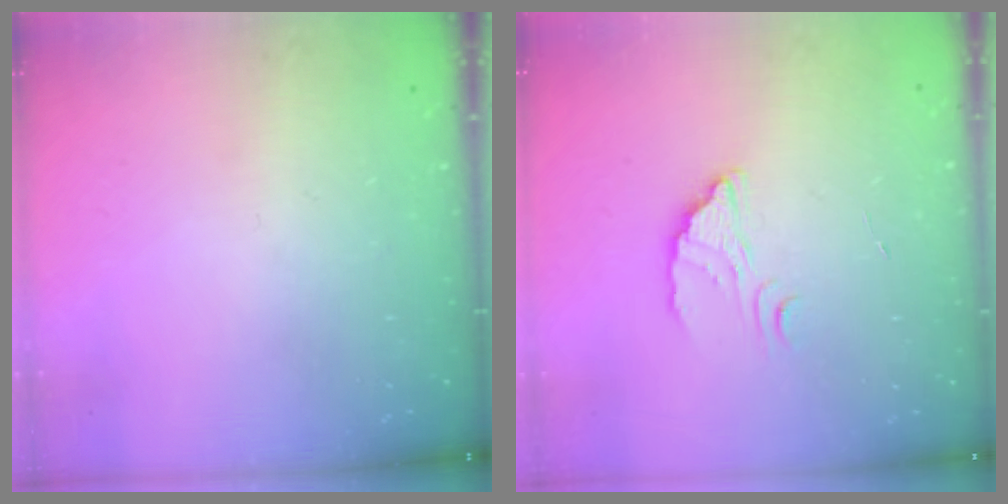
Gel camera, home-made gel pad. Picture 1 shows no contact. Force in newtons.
{"total": 2.7, "press": 2.7, "slide": 0.2}